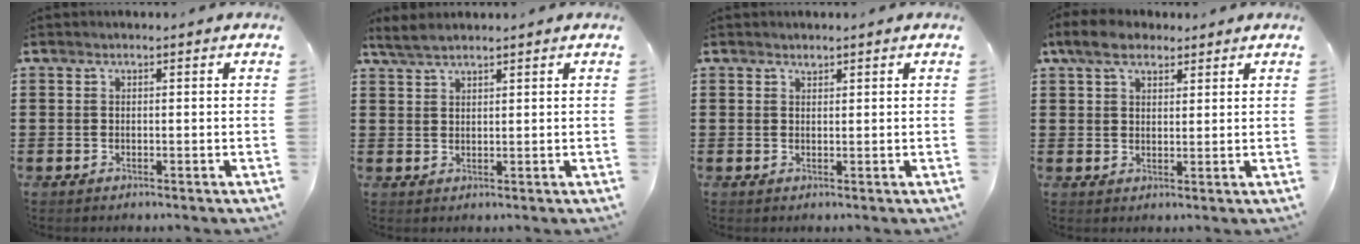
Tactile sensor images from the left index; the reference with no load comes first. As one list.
[{"total": 2.6, "force": [2.3, 0.5, 1.2], "torque": [-0.028, 0.004, 0.045]}, {"total": 0.9, "force": [0.9, 0.2, 0.1], "torque": [-0.004, 0.000, 0.018]}, {"total": 5.6, "force": [4.0, 3.0, 2.6], "torque": [-0.056, 0.003, 0.073]}]